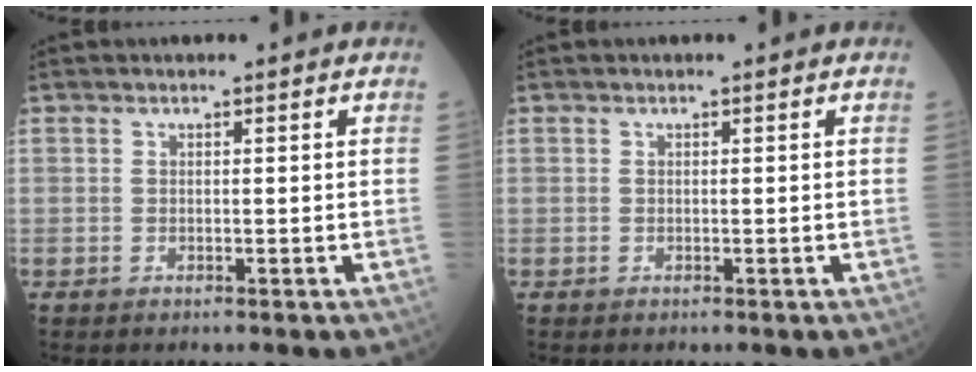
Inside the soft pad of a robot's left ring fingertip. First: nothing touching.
{"total": 0.0}